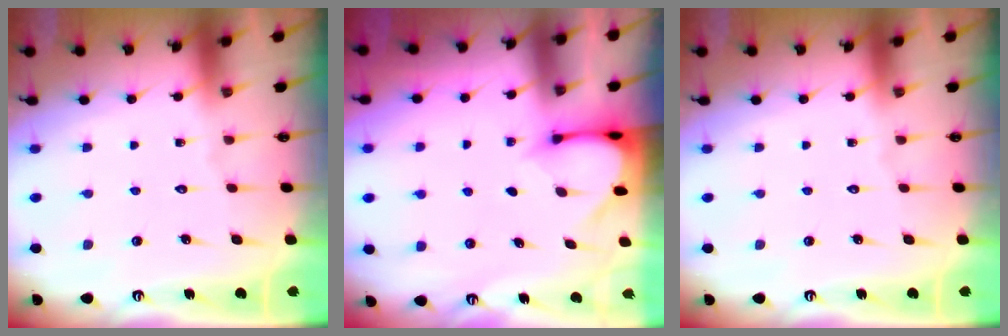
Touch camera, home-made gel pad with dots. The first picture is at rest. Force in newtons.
{"total": 3.2, "press": 3.2, "slide": 0.3}
{"total": 0.0}